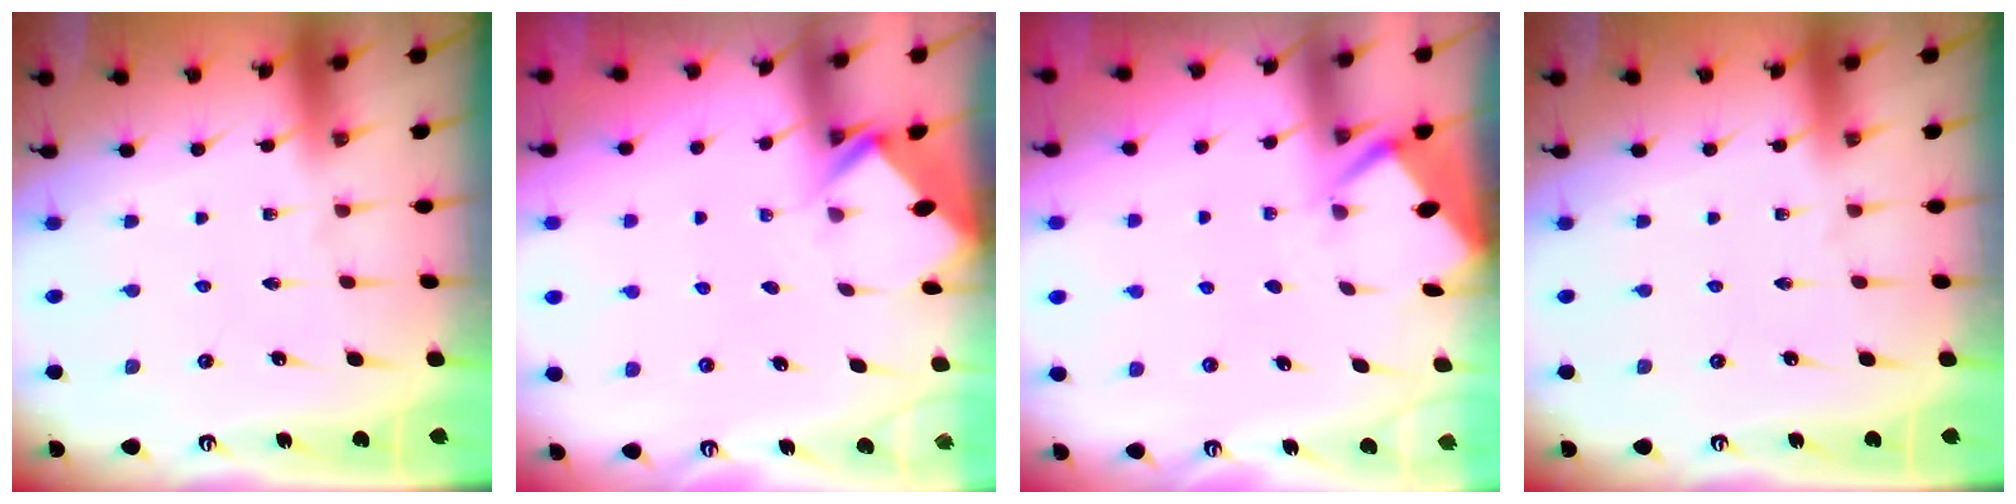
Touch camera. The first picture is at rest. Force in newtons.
{"total": 2.6, "press": 2.6, "slide": 0.2}
{"total": 2.6, "press": 2.6, "slide": 0.4}
{"total": 0.0}